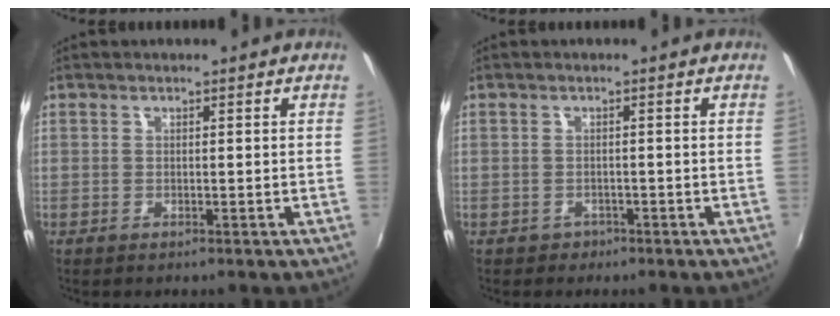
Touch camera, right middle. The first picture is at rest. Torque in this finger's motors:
{"motor_torque": [-0.02, 0.11, -0.04, -0.01]}